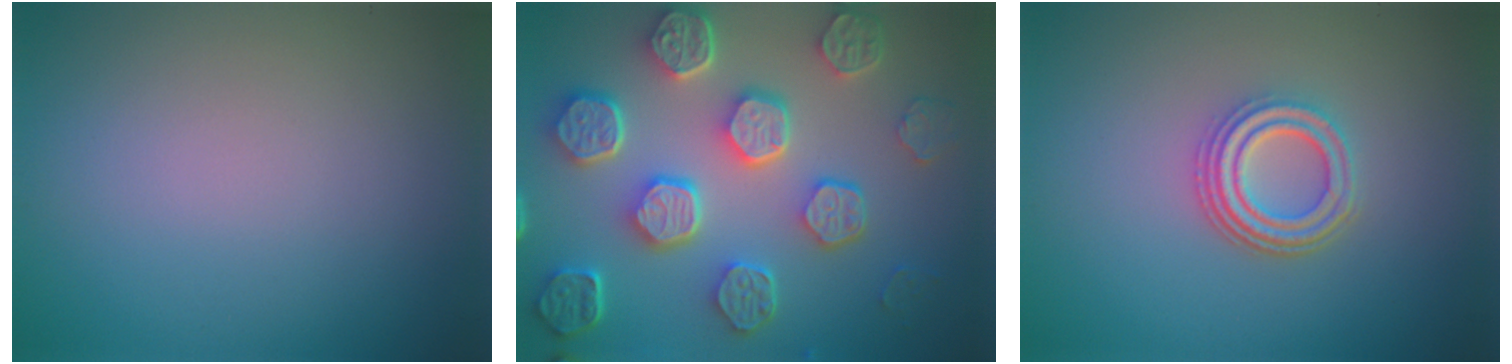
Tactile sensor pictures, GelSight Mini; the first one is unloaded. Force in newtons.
{"total": 8.6, "press": 6.5, "slide": 5.7}
{"total": 3.8, "press": 3.1, "slide": 2.2}